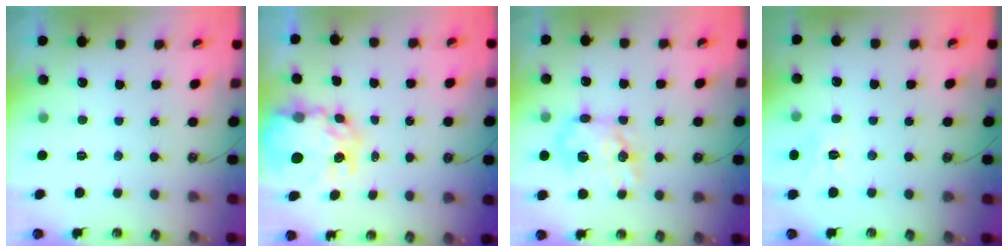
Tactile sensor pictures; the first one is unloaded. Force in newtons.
{"total": 10.4, "press": 10.4, "slide": 1.0}
{"total": 14.1, "press": 14.1, "slide": 0.2}
{"total": 7.3, "press": 7.3, "slide": 0.5}